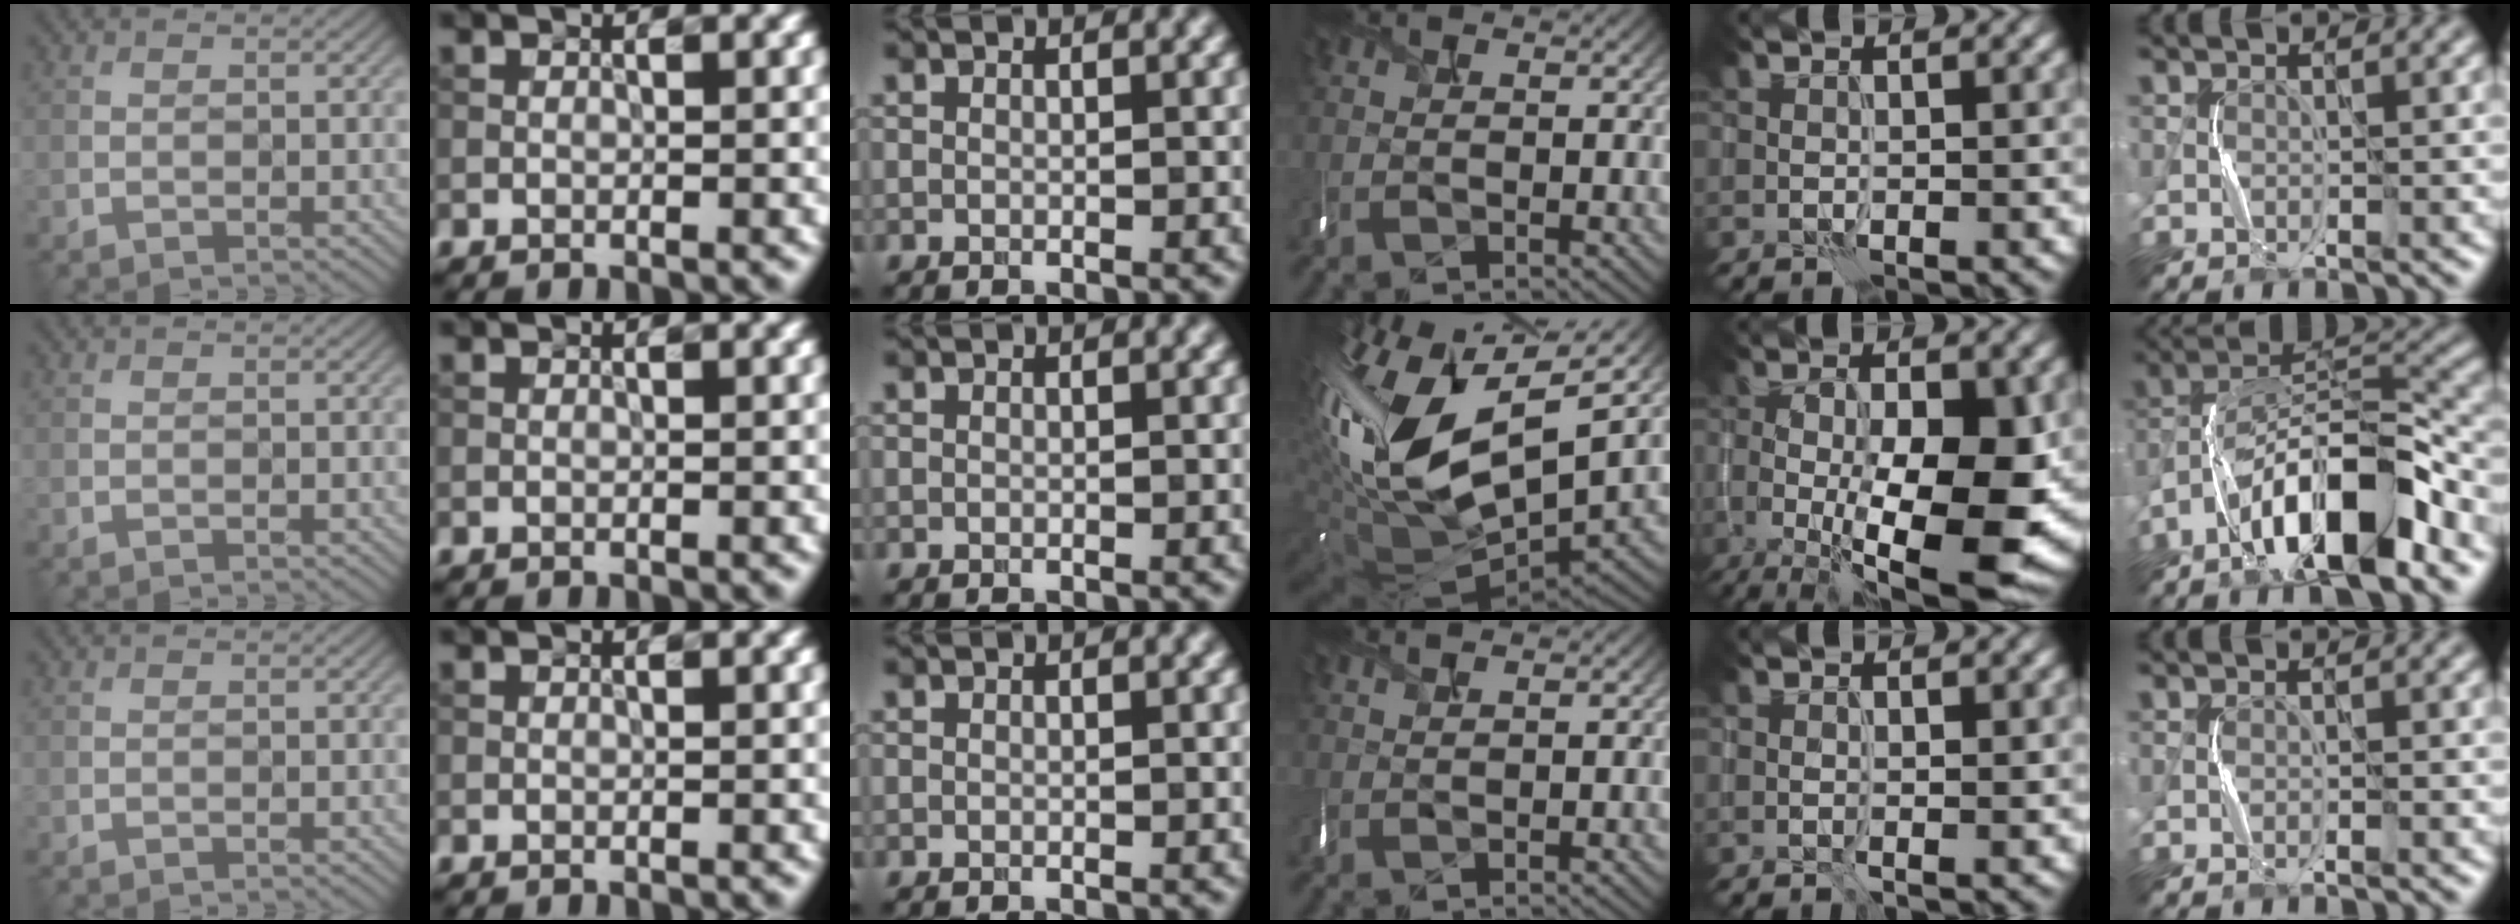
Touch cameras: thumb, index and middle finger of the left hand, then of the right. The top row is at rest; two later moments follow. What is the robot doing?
{"motion": "shake", "object": "box of matches"}